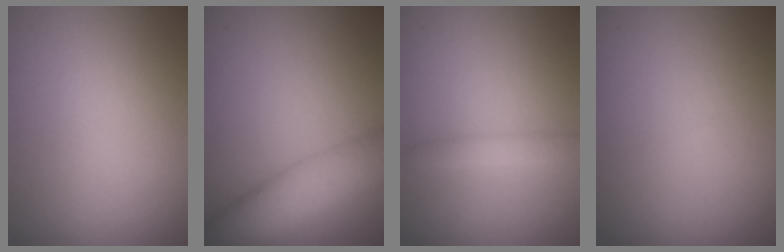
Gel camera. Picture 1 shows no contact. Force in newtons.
{"total": 7.2, "press": 7.2, "slide": 0.3}
{"total": 1.3, "press": 1.3, "slide": 0.1}
{"total": 0.0}